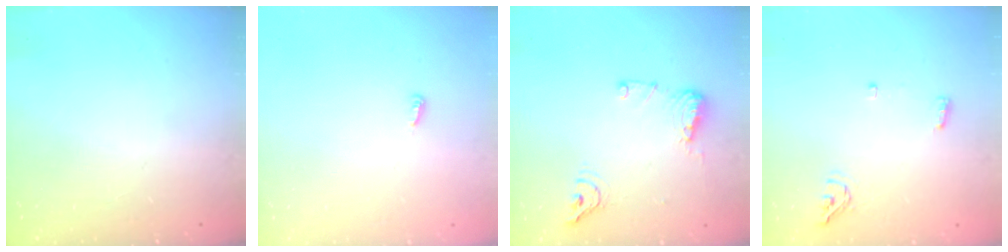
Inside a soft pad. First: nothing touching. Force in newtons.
{"total": 2.9, "press": 2.9, "slide": 0.3}
{"total": 8.9, "press": 8.7, "slide": 1.7}
{"total": 4.9, "press": 4.8, "slide": 1.0}